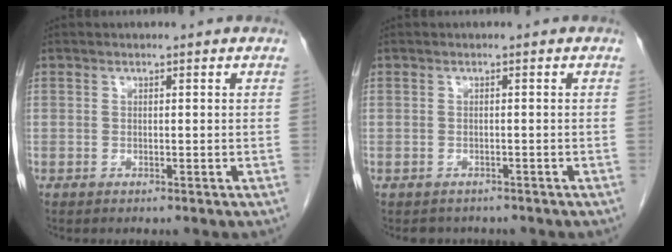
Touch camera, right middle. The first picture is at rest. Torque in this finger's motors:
{"motor_torque": [-0.21, 0.21, 0.01, 0.01]}